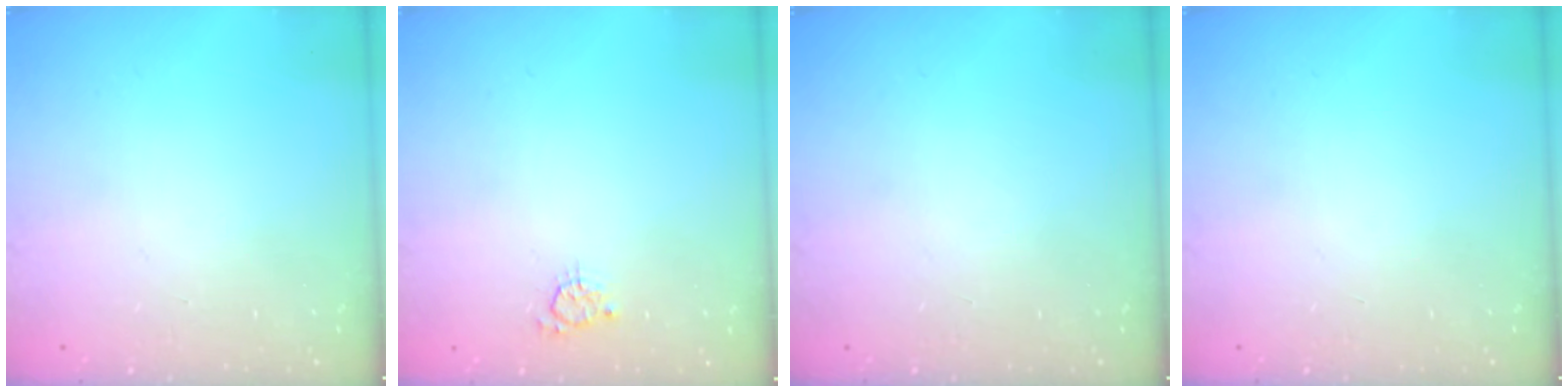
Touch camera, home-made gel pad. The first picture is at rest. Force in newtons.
{"total": 2.9, "press": 2.9, "slide": 0.5}
{"total": 0.0}
{"total": 0.0}